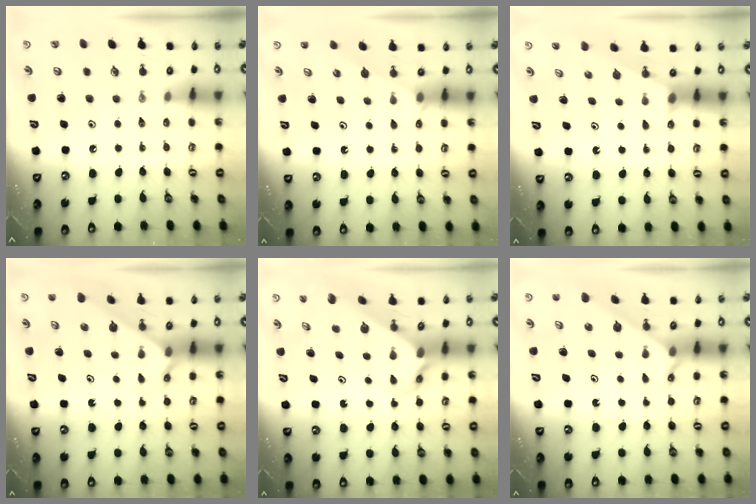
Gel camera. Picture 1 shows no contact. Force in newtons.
{"total": 2.6, "press": 2.5, "slide": 0.5}
{"total": 1.0, "press": 1.0, "slide": 0.2}
{"total": 2.5, "press": 2.5, "slide": 0.2}
{"total": 2.7, "press": 2.7, "slide": 0.2}
{"total": 3.5, "press": 3.5, "slide": 0.5}